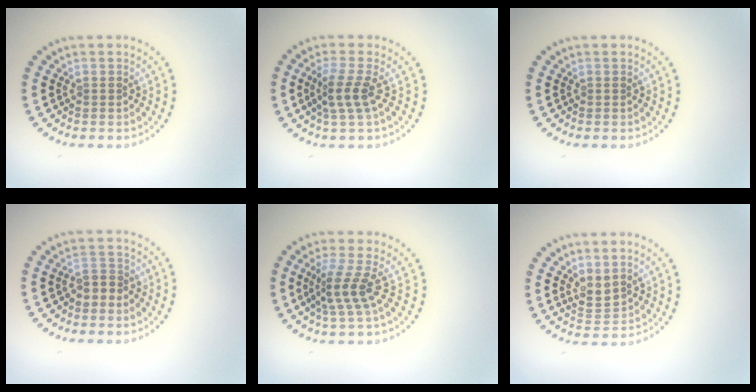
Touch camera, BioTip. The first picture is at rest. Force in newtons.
{"total": 2.4, "press": 2.1, "slide": 1.3}
{"total": 0.0}
{"total": 1.7, "press": 1.4, "slide": 0.9}
{"total": 2.9, "press": 1.9, "slide": 2.2}
{"total": 2.0, "press": 1.5, "slide": 1.3}